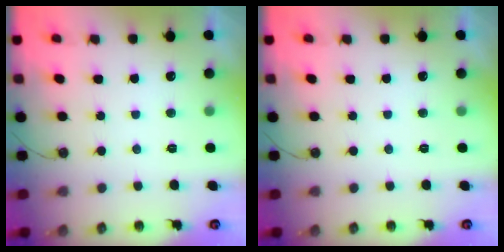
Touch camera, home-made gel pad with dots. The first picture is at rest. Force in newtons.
{"total": 0.8, "press": 0.5, "slide": 0.6}